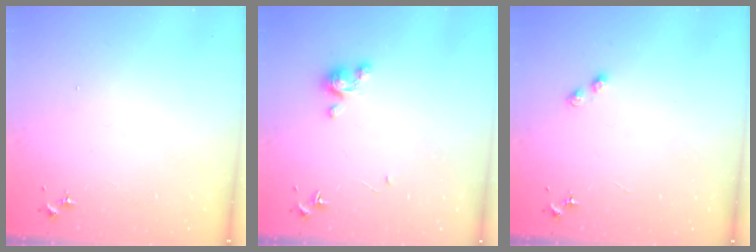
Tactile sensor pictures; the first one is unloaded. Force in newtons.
{"total": 3.9, "press": 3.9, "slide": 0.2}
{"total": 2.8, "press": 2.8, "slide": 0.3}